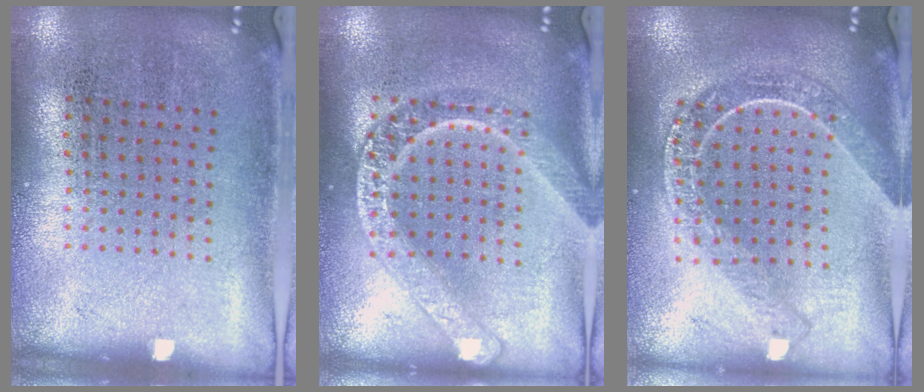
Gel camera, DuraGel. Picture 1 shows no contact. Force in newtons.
{"total": 3.4, "press": 3.4, "slide": 0.5}
{"total": 2.2, "press": 1.9, "slide": 1.1}